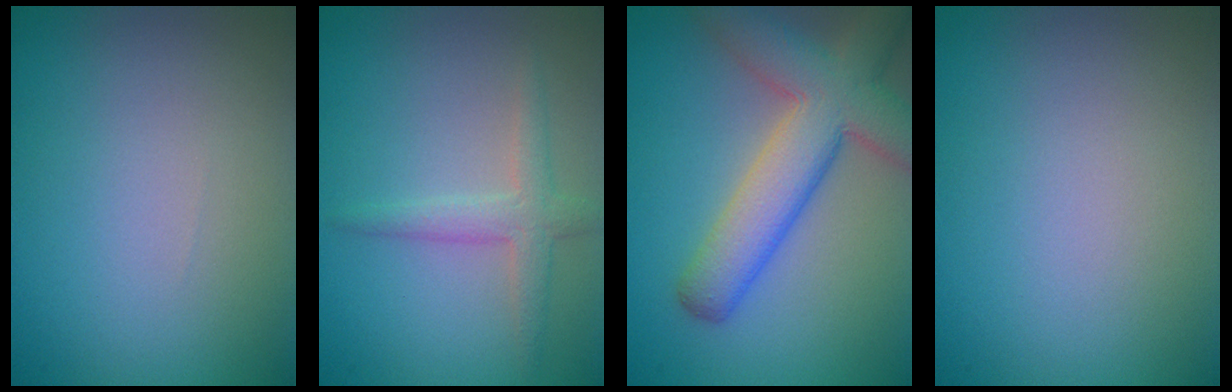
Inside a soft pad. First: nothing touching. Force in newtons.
{"total": 2.4, "press": 2.4, "slide": 0.0}
{"total": 7.9, "press": 7.9, "slide": 0.5}
{"total": 0.0}